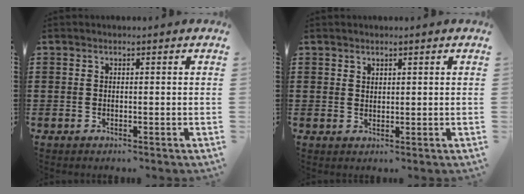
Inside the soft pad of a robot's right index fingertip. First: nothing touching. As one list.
[{"total": 1.2, "force": [1.1, 0.5, 0.0], "torque": [-0.002, 0.002, 0.021]}]